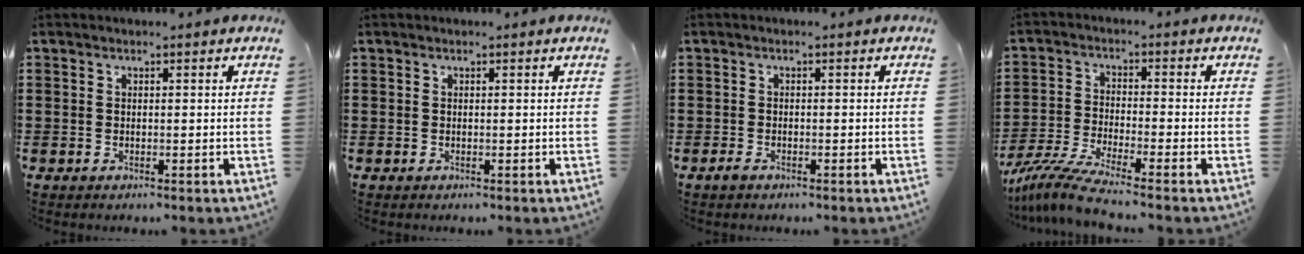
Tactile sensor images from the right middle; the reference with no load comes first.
{"total": 0.0}
{"total": 1.2, "force": [-0.9, 0.6, 0.6], "torque": [-0.020, -0.003, -0.020]}
{"total": 6.5, "force": [-5.7, 0.1, 3.3], "torque": [-0.085, -0.017, -0.115]}